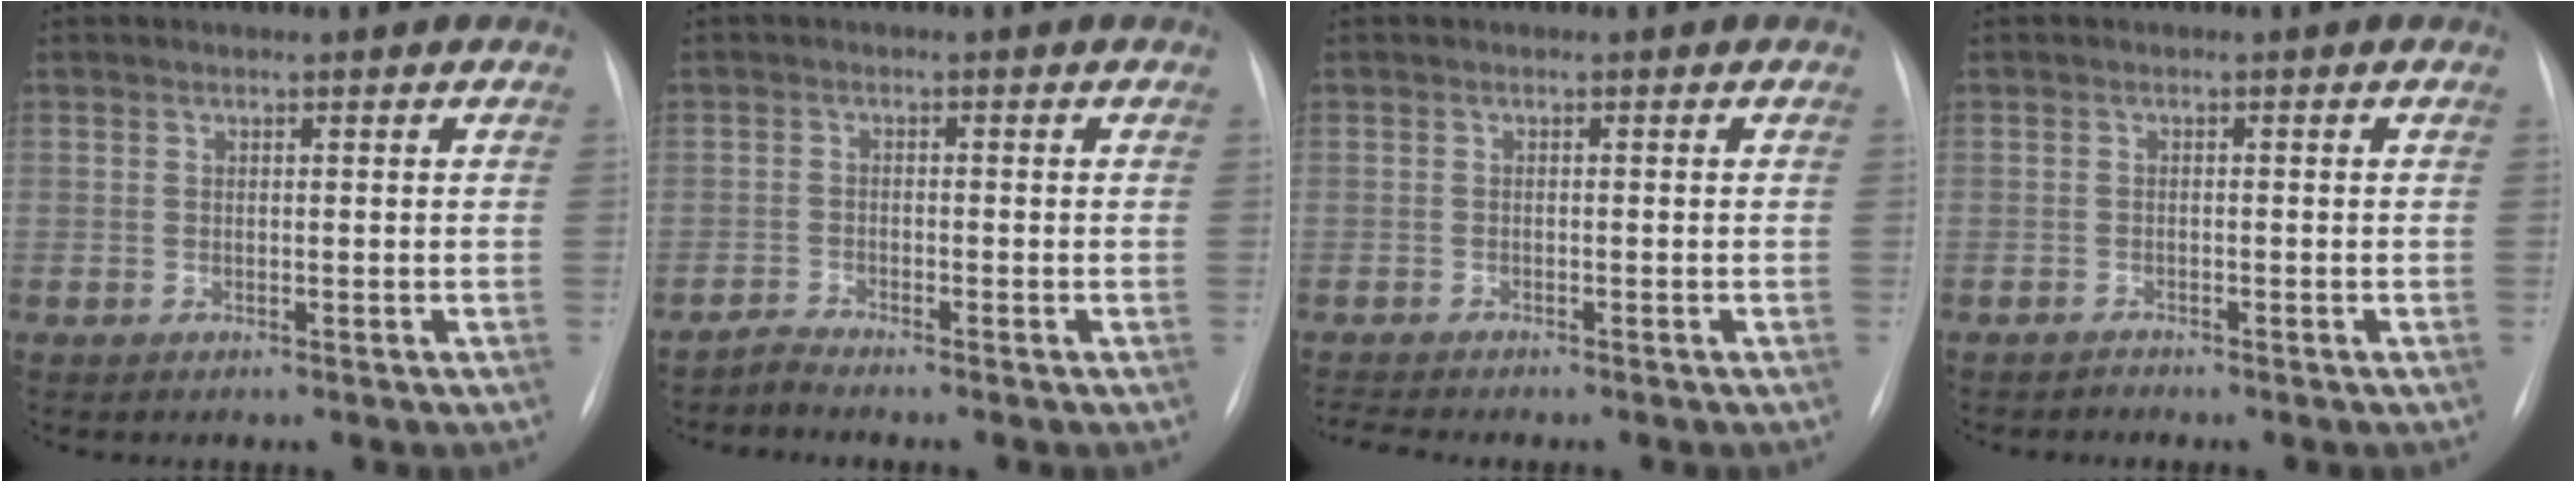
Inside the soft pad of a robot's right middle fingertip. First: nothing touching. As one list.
[{"total": 1.7, "force": [-1.5, -0.5, -0.4], "torque": [0.006, -0.014, -0.031]}, {"total": 2.8, "force": [-2.7, -0.2, 0.8], "torque": [-0.018, -0.010, -0.041]}, {"total": 0.8, "force": [-0.7, -0.1, -0.3], "torque": [-0.001, -0.007, -0.012]}]